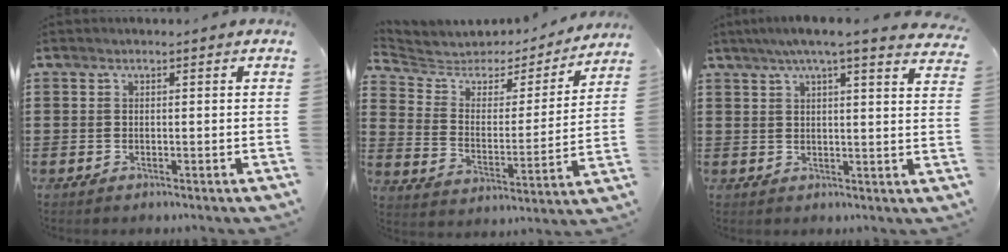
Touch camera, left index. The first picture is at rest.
{"total": 4.4, "force": [3.8, 2.1, 0.4], "torque": [-0.041, -0.028, 0.059]}
{"total": 5.1, "force": [4.0, -0.4, 3.1], "torque": [-0.072, -0.012, 0.069]}